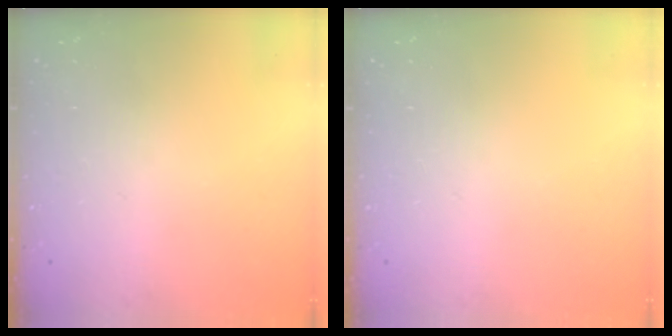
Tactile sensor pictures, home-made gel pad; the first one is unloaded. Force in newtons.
{"total": 0.0}